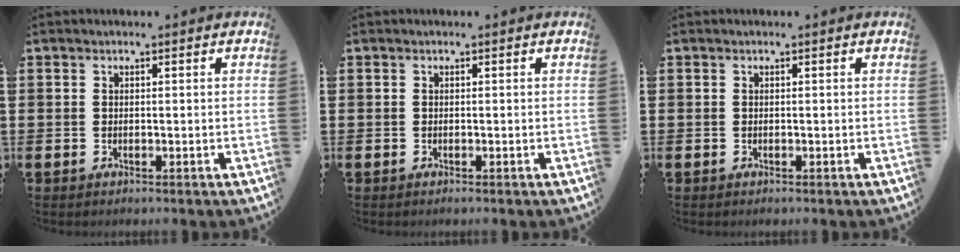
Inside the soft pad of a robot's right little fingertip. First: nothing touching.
{"total": 0.0}
{"total": 0.0}